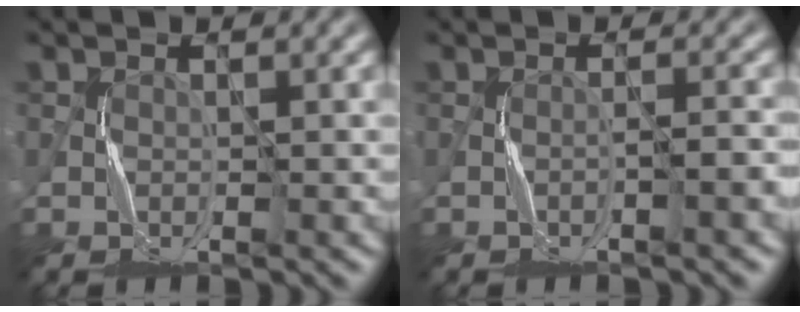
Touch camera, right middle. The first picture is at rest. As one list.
[{"total": 1.7, "force": [-0.8, 0.1, 1.5], "torque": [-0.021, 0.007, -0.015]}]